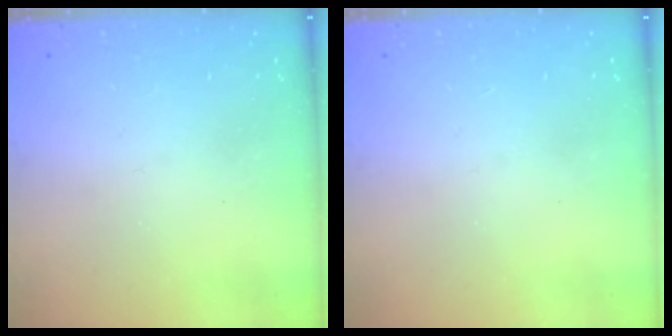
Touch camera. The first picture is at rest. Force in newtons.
{"total": 1.1, "press": 1.1, "slide": 0.1}